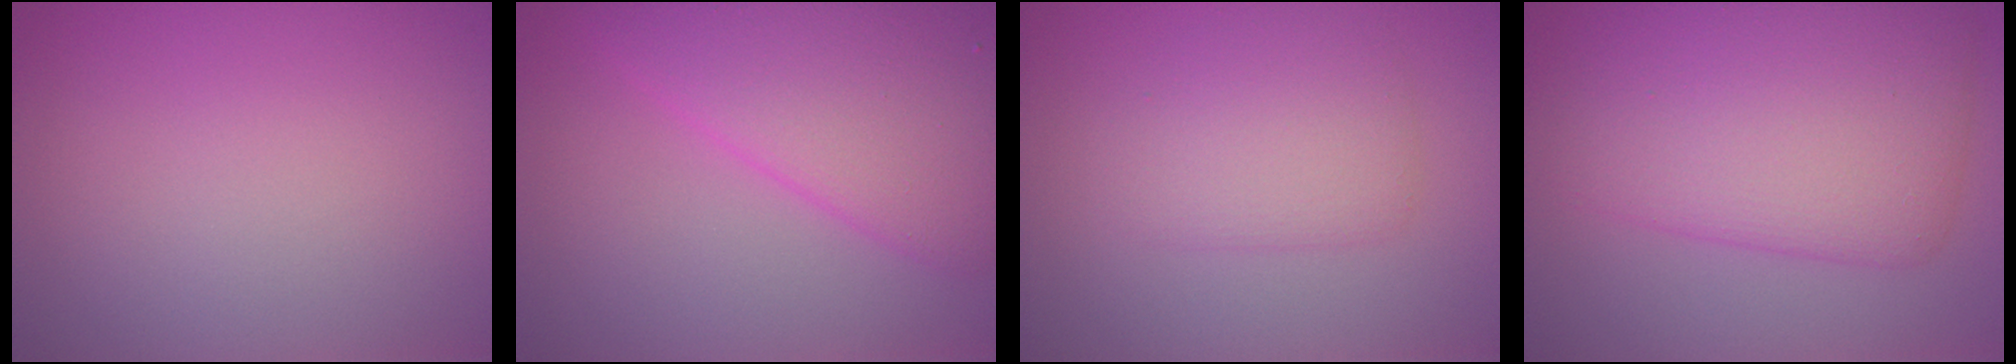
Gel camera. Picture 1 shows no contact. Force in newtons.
{"total": 7.2, "press": 7.2, "slide": 0.3}
{"total": 2.9, "press": 2.9, "slide": 0.2}
{"total": 8.0, "press": 8.0, "slide": 0.1}